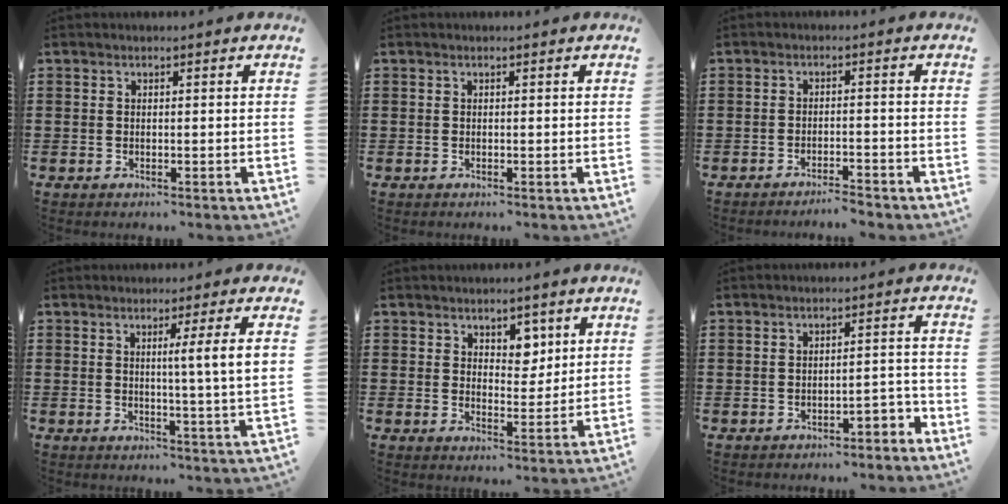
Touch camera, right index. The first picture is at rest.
{"total": 0.0}
{"total": 2.5, "force": [-2.5, -0.1, 0.4], "torque": [-0.011, 0.000, -0.052]}
{"total": 5.6, "force": [1.5, -1.1, 5.3], "torque": [-0.086, -0.018, 0.016]}
{"total": 4.1, "force": [2.7, 2.8, 1.5], "torque": [-0.025, 0.003, 0.044]}
{"total": 2.7, "force": [-2.3, 0.6, 1.3], "torque": [-0.026, 0.006, -0.048]}